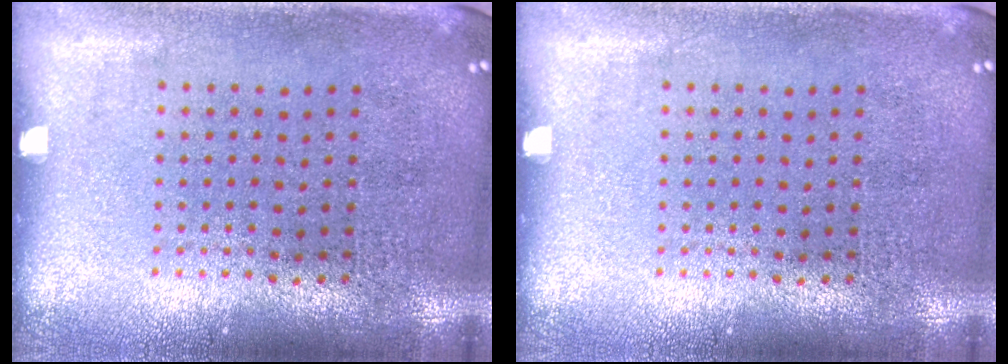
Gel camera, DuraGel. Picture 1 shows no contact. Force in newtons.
{"total": 0.0}